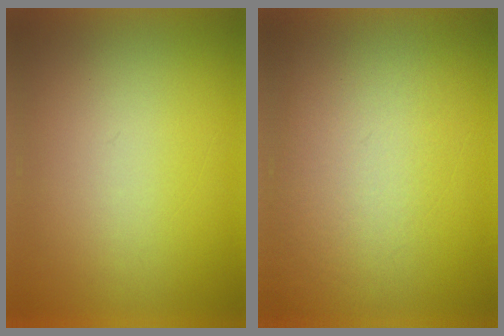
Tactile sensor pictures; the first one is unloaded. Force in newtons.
{"total": 3.6}